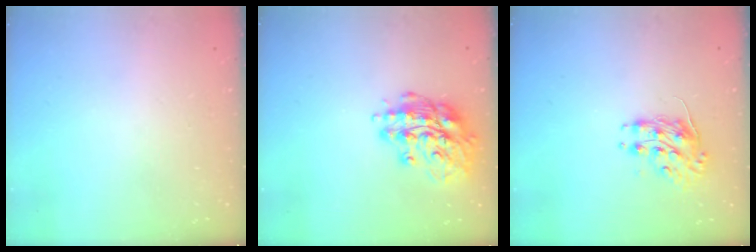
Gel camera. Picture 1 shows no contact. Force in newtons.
{"total": 16.0, "press": 15.9, "slide": 1.6}
{"total": 8.2, "press": 8.1, "slide": 0.3}